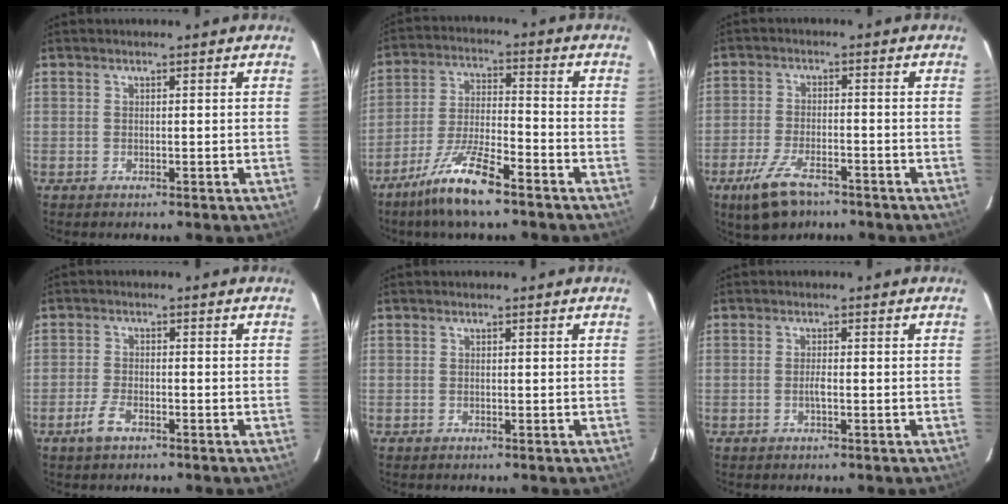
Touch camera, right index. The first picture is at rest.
{"total": 10.7, "force": [-7.5, 1.2, 7.5], "torque": [-0.153, -0.020, -0.142]}
{"total": 7.3, "force": [-4.9, 2.6, 4.7], "torque": [-0.101, -0.012, -0.081]}
{"total": 2.8, "force": [-1.7, 0.9, 2.0], "torque": [-0.047, -0.001, -0.032]}
{"total": 0.0}
{"total": 1.5, "force": [-0.4, 0.2, 1.4], "torque": [-0.029, 0.000, -0.008]}